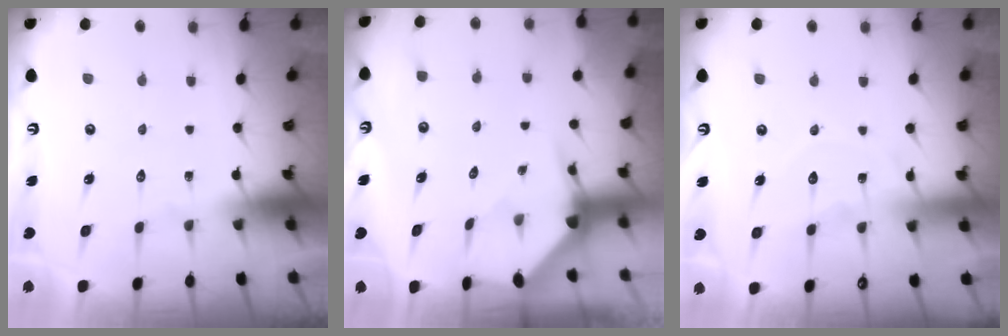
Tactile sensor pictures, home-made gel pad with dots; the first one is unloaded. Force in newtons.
{"total": 3.3, "press": 3.3, "slide": 0.1}
{"total": 7.3, "press": 7.3, "slide": 0.5}